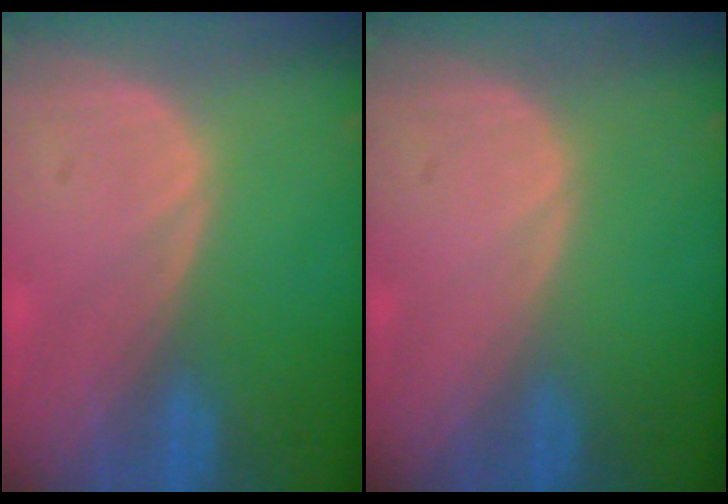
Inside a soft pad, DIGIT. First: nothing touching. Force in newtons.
{"total": 0.0}